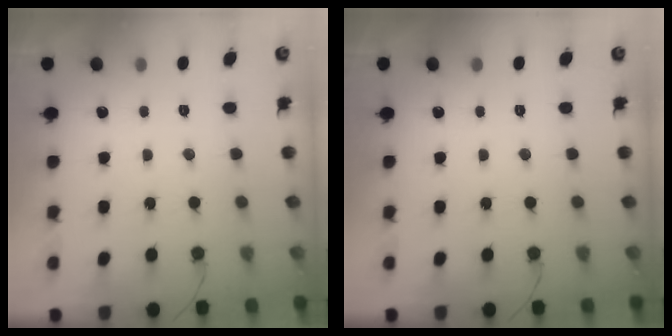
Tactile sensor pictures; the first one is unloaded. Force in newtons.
{"total": 0.0}